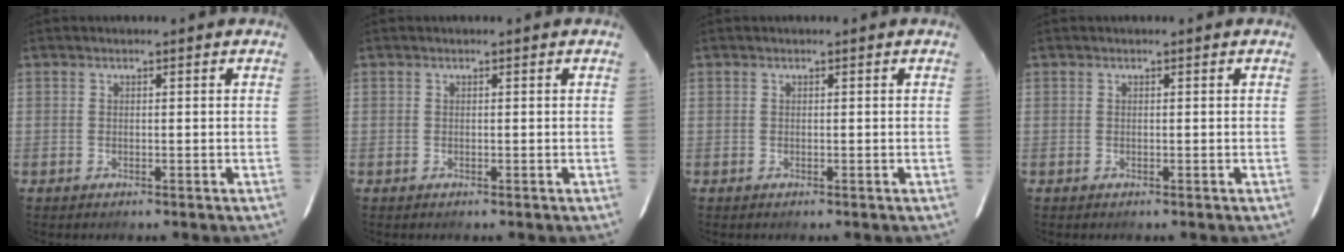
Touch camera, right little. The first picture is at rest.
{"total": 0.0}
{"total": 0.0}
{"total": 0.0}